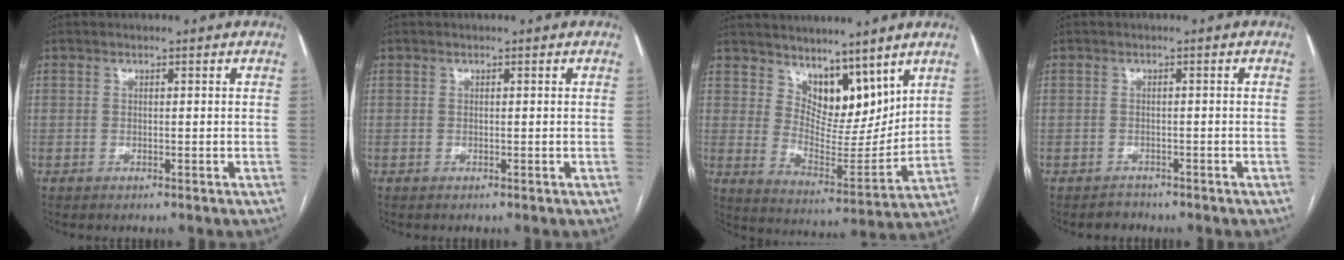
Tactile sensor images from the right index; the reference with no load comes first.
{"total": 0.0}
{"total": 10.6, "force": [7.7, 4.9, 5.3], "torque": [-0.086, -0.003, 0.146]}
{"total": 1.7, "force": [-1.4, 0.9, -0.3], "torque": [0.000, 0.000, -0.021]}